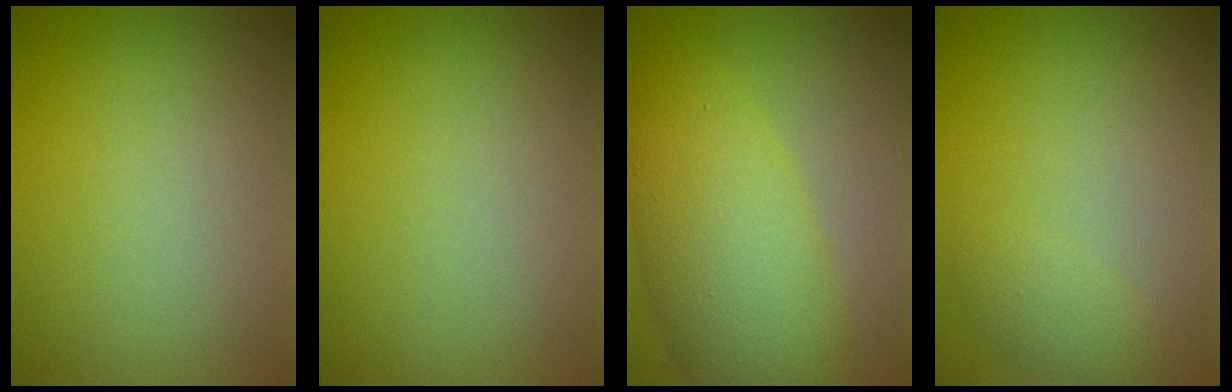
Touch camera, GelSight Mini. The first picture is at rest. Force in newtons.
{"total": 0.0}
{"total": 7.0, "press": 7.0, "slide": 0.1}
{"total": 1.2, "press": 1.2, "slide": 0.1}